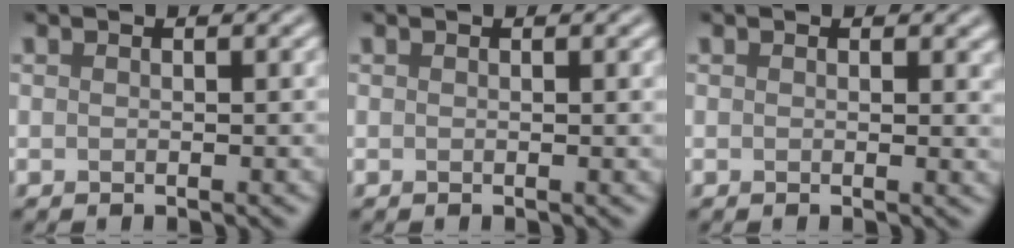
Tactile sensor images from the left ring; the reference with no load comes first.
{"total": 0.0}
{"total": 0.9, "force": [0.4, 0.4, 0.7], "torque": [-0.004, -0.004, 0.004]}